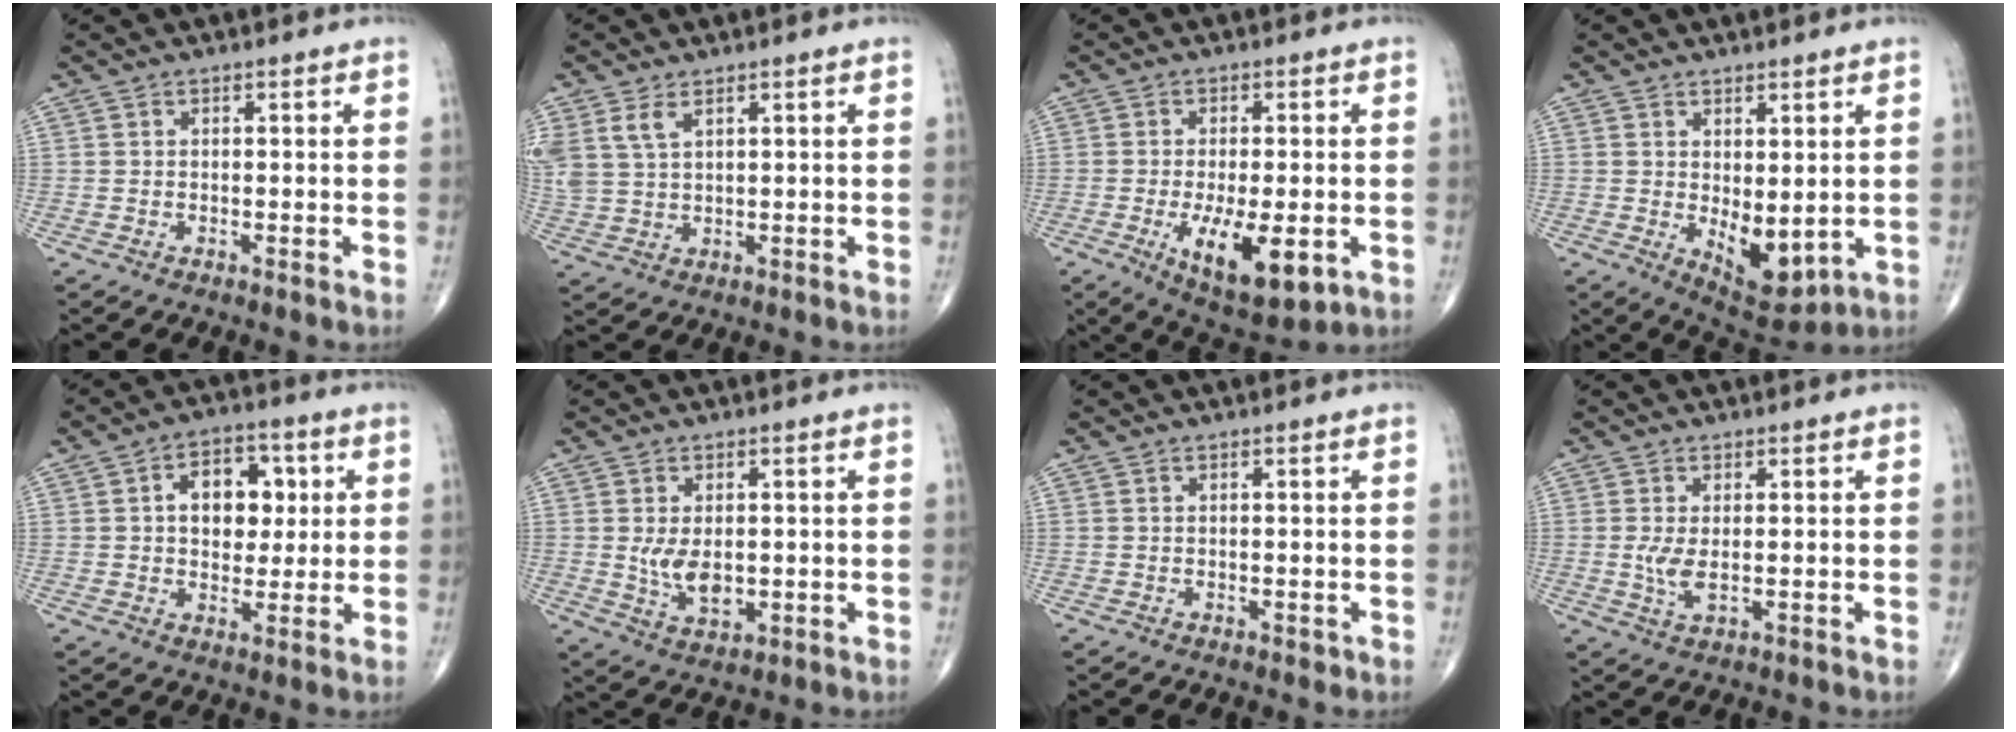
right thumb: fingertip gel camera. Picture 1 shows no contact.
{"total": 5.6, "force": [3.0, 3.1, 3.5], "torque": [-0.079, -0.004, 0.072]}
{"total": 12.6, "force": [-3.7, 5.2, 10.9], "torque": [-0.168, -0.016, -0.046]}
{"total": 8.3, "force": [-0.4, 4.1, 7.2], "torque": [-0.087, -0.018, 0.014]}
{"total": 10.2, "force": [1.9, 7.1, 7.1], "torque": [-0.059, 0.007, 0.028]}
{"total": 6.4, "force": [0.1, 3.8, 5.1], "torque": [-0.084, -0.015, 0.014]}
{"total": 0.9, "force": [0.0, 0.6, 0.6], "torque": [-0.007, -0.003, 0.003]}
{"total": 3.7, "force": [0.0, 1.6, 3.3], "torque": [-0.075, -0.012, 0.005]}